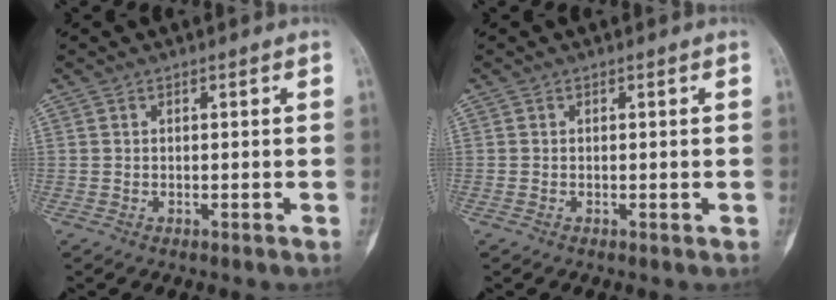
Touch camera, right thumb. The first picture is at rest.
{"total": 0.0}